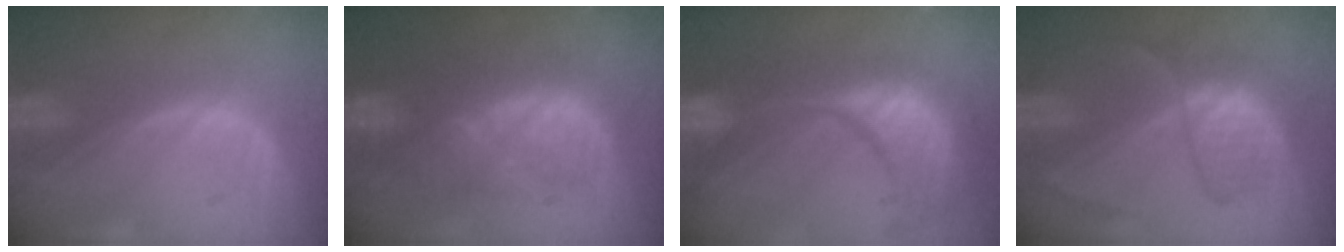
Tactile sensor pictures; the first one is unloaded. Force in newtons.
{"total": 8.6, "press": 8.6, "slide": 1.0}
{"total": 15.3, "press": 12.1, "slide": 9.4}
{"total": 6.3, "press": 6.3, "slide": 0.6}